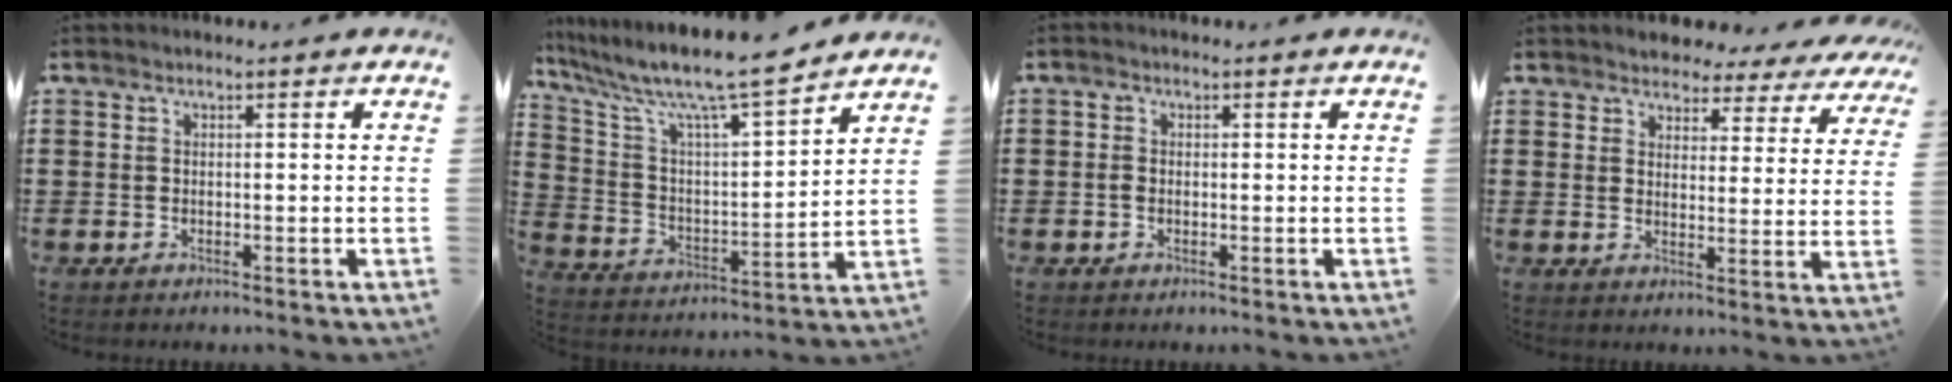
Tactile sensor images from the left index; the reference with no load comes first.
{"total": 9.7, "force": [8.3, 0.7, 5.0], "torque": [-0.134, -0.059, 0.134]}
{"total": 1.2, "force": [-0.3, 1.0, 0.5], "torque": [-0.010, 0.005, -0.007]}
{"total": 4.0, "force": [3.8, 1.1, 0.0], "torque": [-0.018, -0.024, 0.063]}